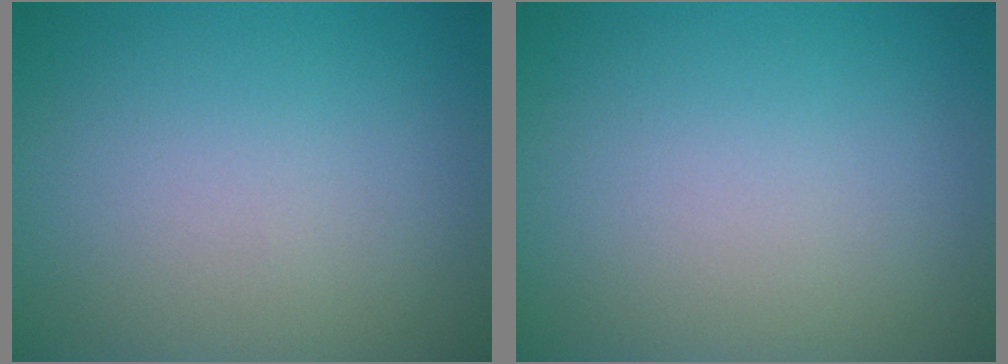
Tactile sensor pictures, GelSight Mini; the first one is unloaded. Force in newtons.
{"total": 0.0}